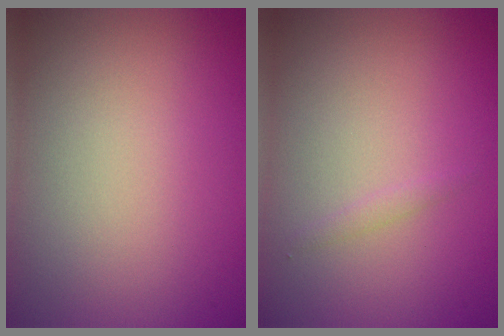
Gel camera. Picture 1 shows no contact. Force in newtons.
{"total": 0.6, "press": 0.6, "slide": 0.0}